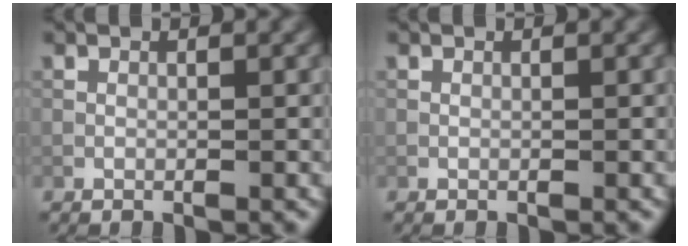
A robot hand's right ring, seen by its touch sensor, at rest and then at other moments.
{"total": 0.0}